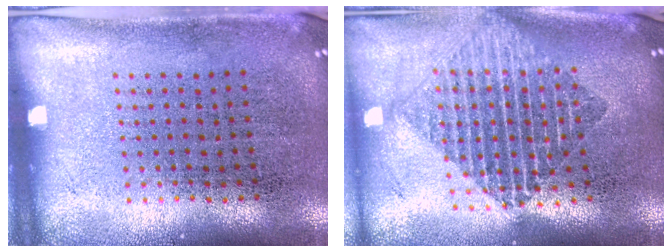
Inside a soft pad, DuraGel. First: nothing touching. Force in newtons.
{"total": 1.9, "press": 1.6, "slide": 1.0}